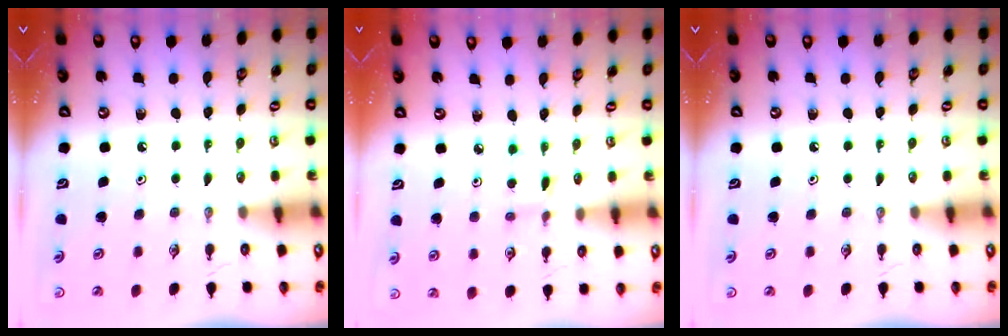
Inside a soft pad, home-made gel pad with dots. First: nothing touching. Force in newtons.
{"total": 1.9, "press": 1.9, "slide": 0.3}
{"total": 0.0}